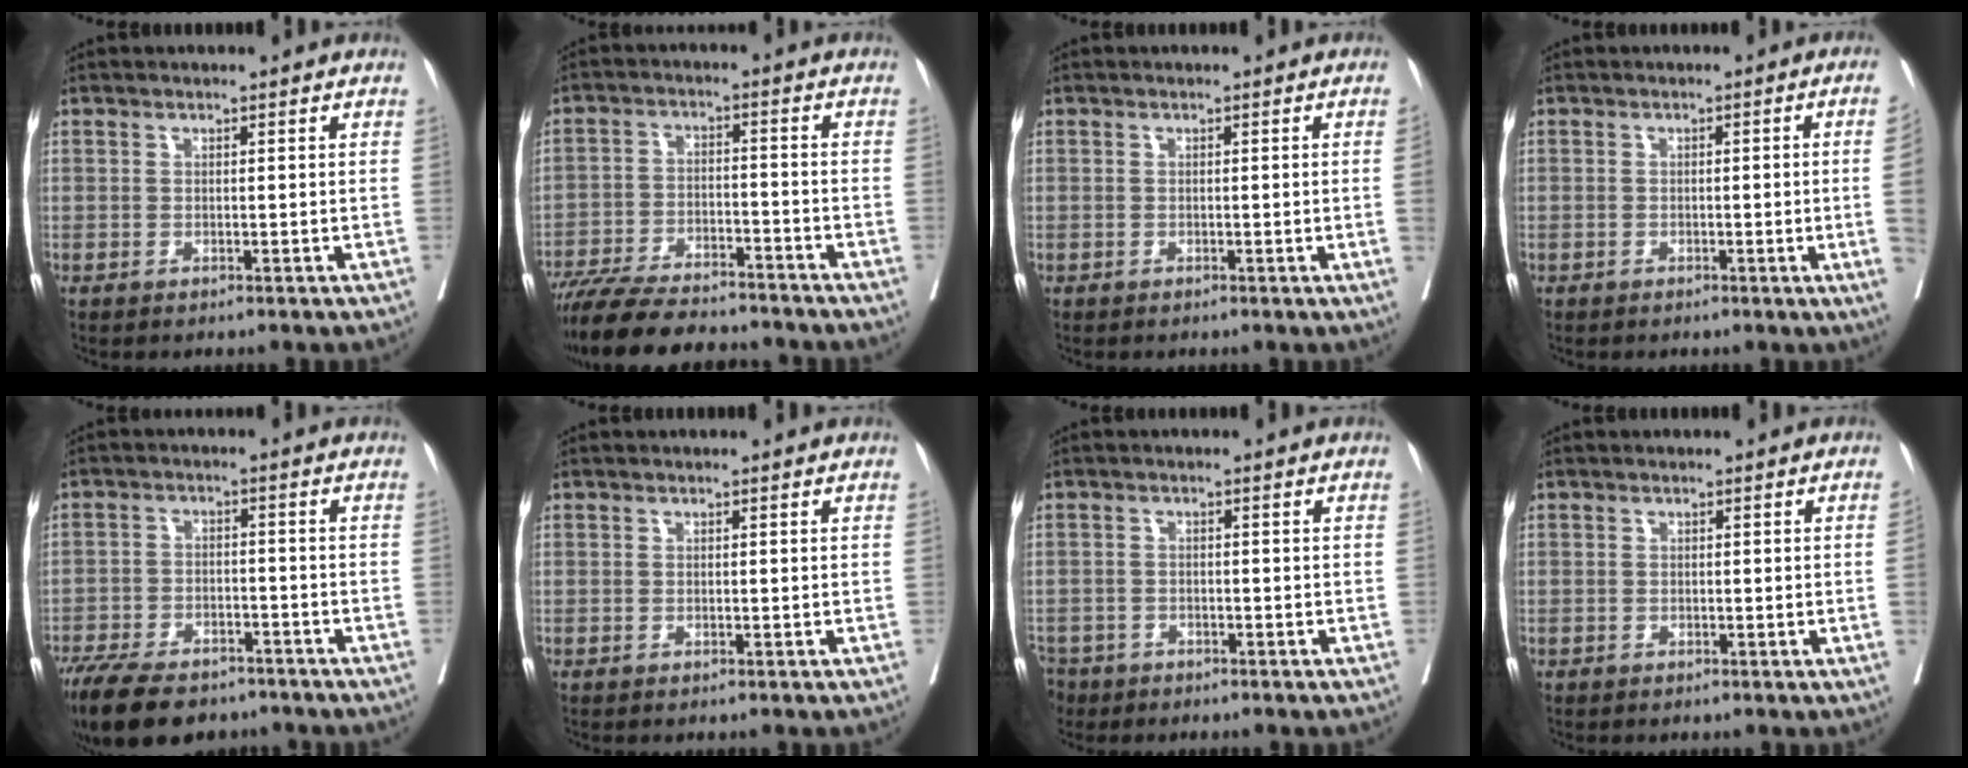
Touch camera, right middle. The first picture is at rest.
{"total": 14.9, "force": [-13.3, 2.8, 6.0], "torque": [-0.101, -0.004, -0.208]}
{"total": 1.0, "force": [-0.2, -0.4, 1.0], "torque": [-0.008, 0.000, -0.002]}
{"total": 5.3, "force": [-0.9, -1.5, 5.0], "torque": [-0.055, -0.007, -0.011]}
{"total": 14.3, "force": [-11.1, 5.9, 6.8], "torque": [-0.136, -0.011, -0.173]}
{"total": 0.0}
{"total": 5.3, "force": [-3.9, 3.4, 0.8], "torque": [-0.023, -0.003, -0.071]}
{"total": 0.8, "force": [-0.1, -0.3, 0.8], "torque": [-0.007, 0.001, -0.001]}